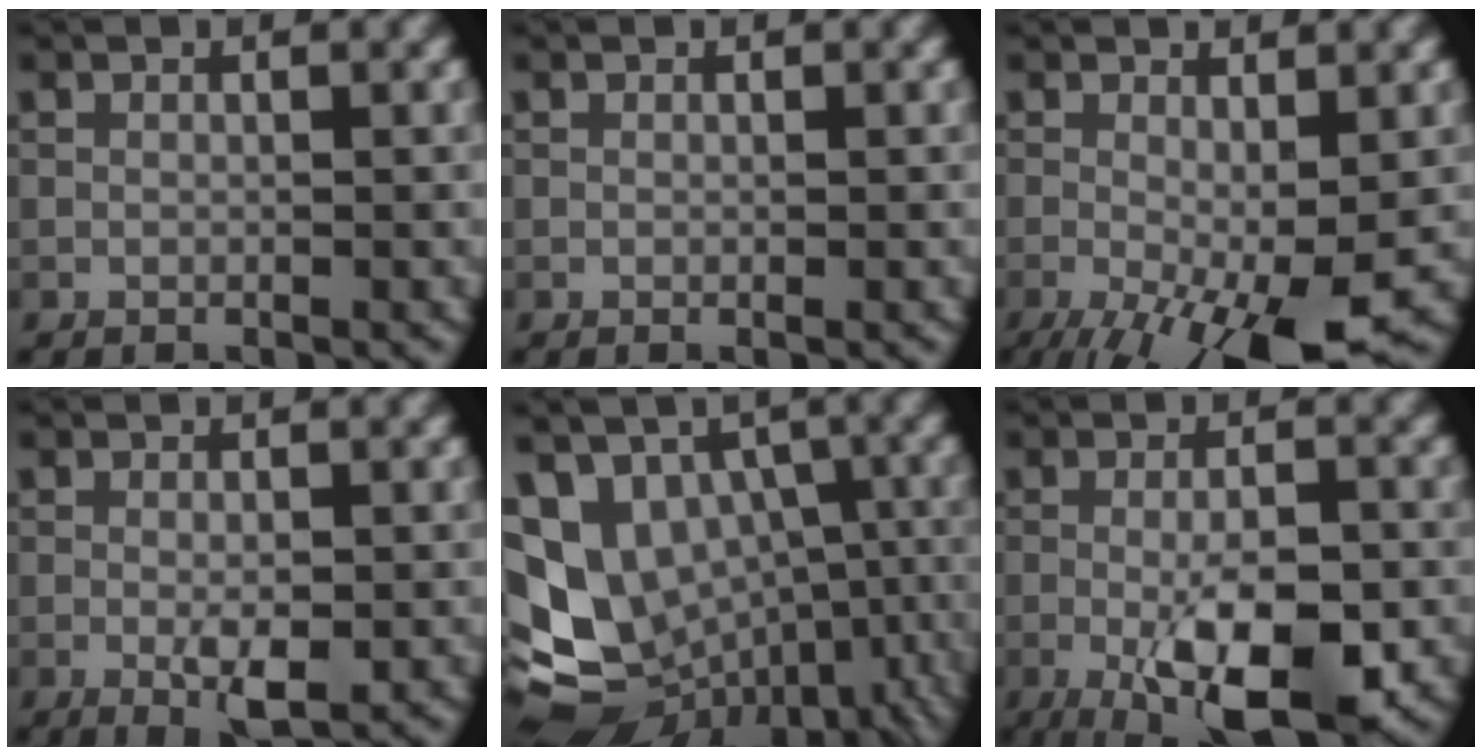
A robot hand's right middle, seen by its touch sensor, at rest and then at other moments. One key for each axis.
{"total": 0.0}
{"total": 8.9, "fx": -3.5, "fy": 2.5, "fz": 7.8, "tx": -0.143, "ty": -0.024, "tz": -0.050}
{"total": 3.0, "fx": -0.9, "fy": 0.9, "fz": 2.7, "tx": -0.048, "ty": -0.004, "tz": -0.011}
{"total": 12.3, "fx": -2.1, "fy": 8.9, "fz": 8.2, "tx": -0.130, "ty": -0.010, "tz": -0.016}
{"total": 10.0, "fx": -3.3, "fy": 3.4, "fz": 8.8, "tx": -0.146, "ty": -0.008, "tz": -0.050}